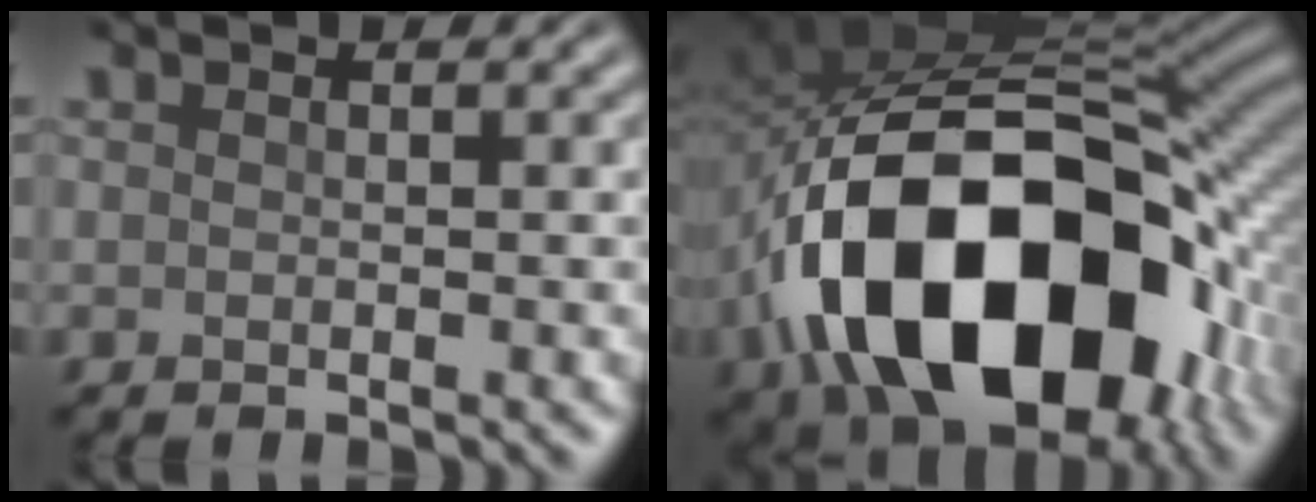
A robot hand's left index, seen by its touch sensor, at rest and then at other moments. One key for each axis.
{"total": 18.6, "fx": -6.0, "fy": 11.6, "fz": 13.2, "tx": -0.230, "ty": -0.036, "tz": -0.086}